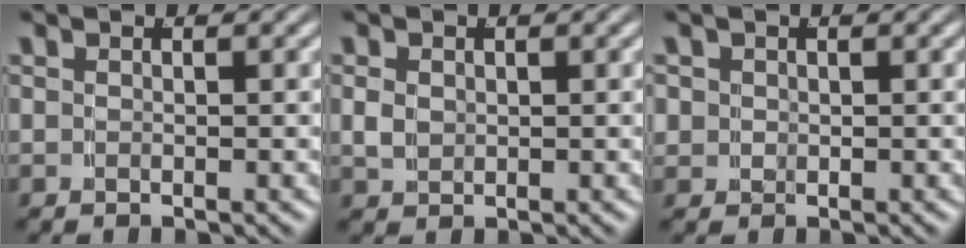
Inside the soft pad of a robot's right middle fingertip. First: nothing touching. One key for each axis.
{"total": 1.5, "fx": 0.3, "fy": 1.2, "fz": 0.9, "tx": -0.023, "ty": -0.002, "tz": 0.009}
{"total": 2.1, "fx": 0.1, "fy": 2.0, "fz": 0.6, "tx": -0.023, "ty": -0.012, "tz": 0.004}